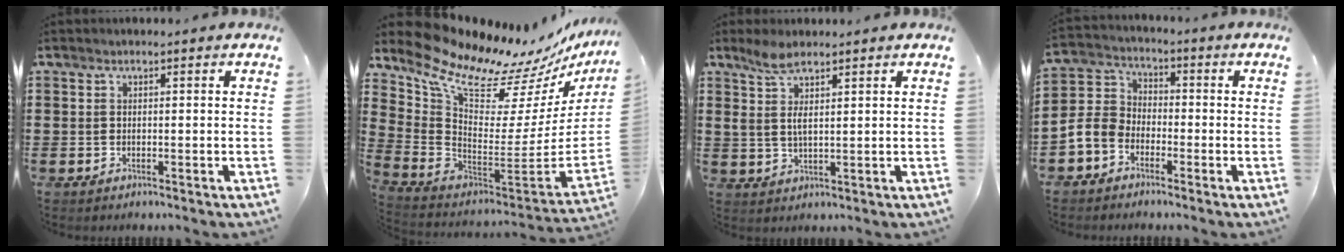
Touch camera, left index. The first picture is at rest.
{"total": 12.4, "force": [10.8, 3.4, 5.2], "torque": [-0.136, -0.088, 0.180]}
{"total": 4.4, "force": [2.7, 1.2, 3.3], "torque": [-0.079, 0.000, 0.046]}
{"total": 5.8, "force": [-3.3, 4.2, 2.3], "torque": [-0.081, 0.009, -0.074]}